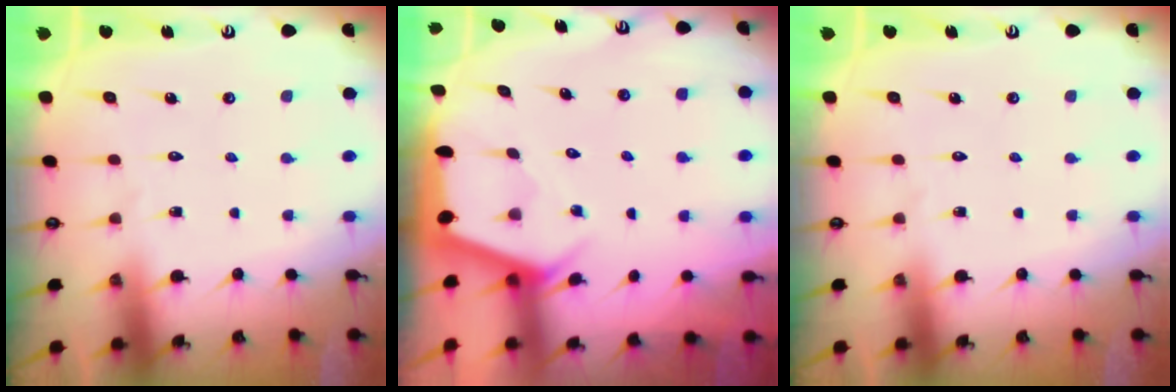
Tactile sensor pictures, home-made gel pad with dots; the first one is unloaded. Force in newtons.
{"total": 2.3, "press": 2.3, "slide": 0.3}
{"total": 0.0}